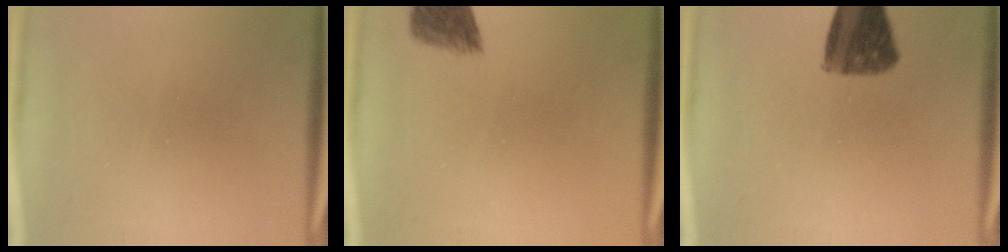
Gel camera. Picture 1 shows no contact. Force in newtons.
{"total": 5.2}
{"total": 10.4}